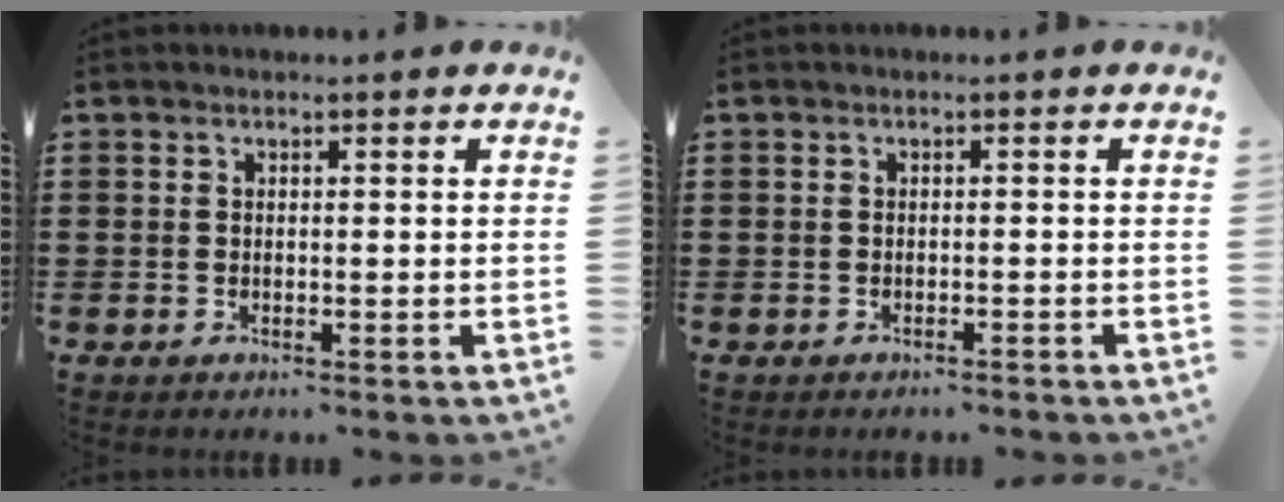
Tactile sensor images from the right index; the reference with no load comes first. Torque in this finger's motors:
{"motor_torque": [0.00, -0.01, -0.13, -0.08]}